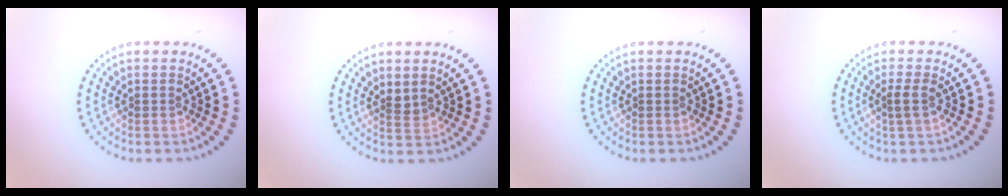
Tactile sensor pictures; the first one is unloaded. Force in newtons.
{"total": 1.0, "press": 0.6, "slide": 0.7}
{"total": 0.0}
{"total": 1.1, "press": 0.7, "slide": 0.8}